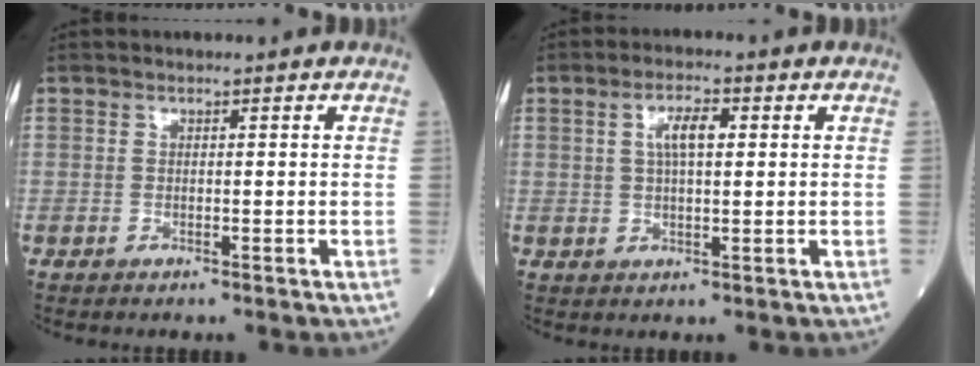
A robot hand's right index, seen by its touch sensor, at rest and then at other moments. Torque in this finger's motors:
{"motor_torque": [0.08, 0.04, 0.10, 0.03]}